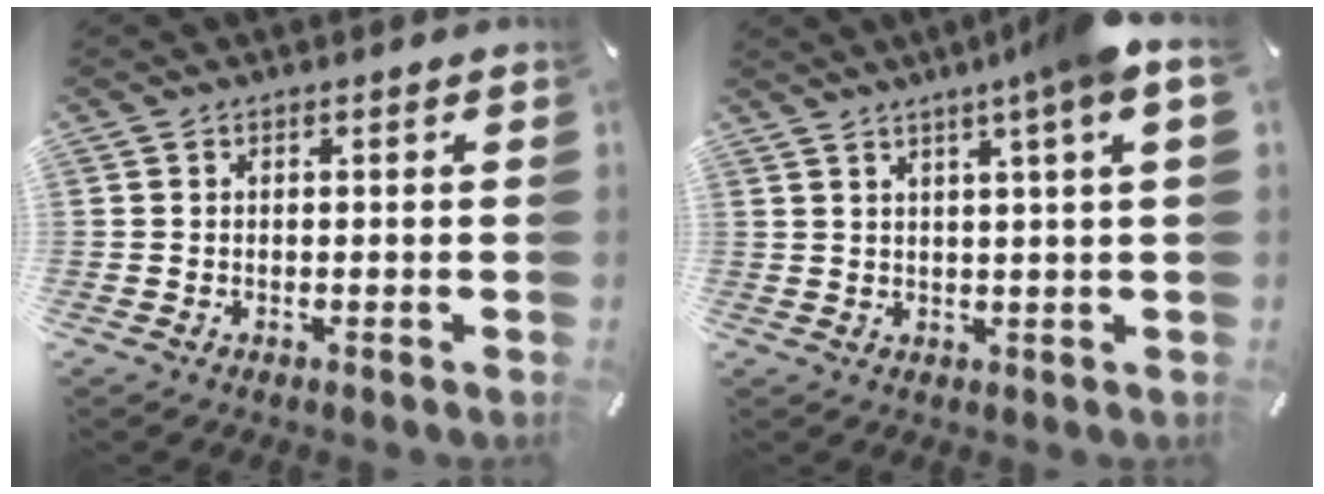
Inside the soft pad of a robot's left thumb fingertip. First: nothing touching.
{"total": 6.8, "force": [3.6, -0.6, 5.8], "torque": [-0.102, -0.010, 0.058]}